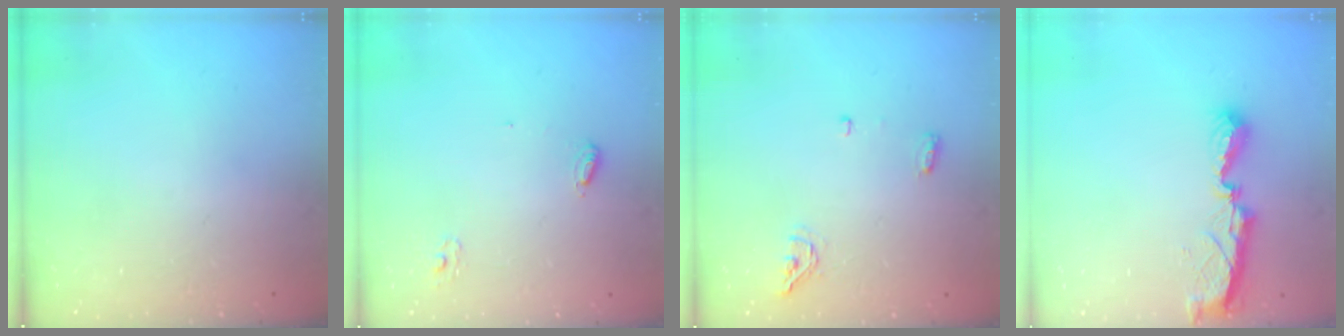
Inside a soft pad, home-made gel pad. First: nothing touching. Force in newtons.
{"total": 4.2, "press": 4.2, "slide": 0.3}
{"total": 4.9, "press": 4.8, "slide": 1.0}
{"total": 8.8, "press": 8.7, "slide": 0.4}